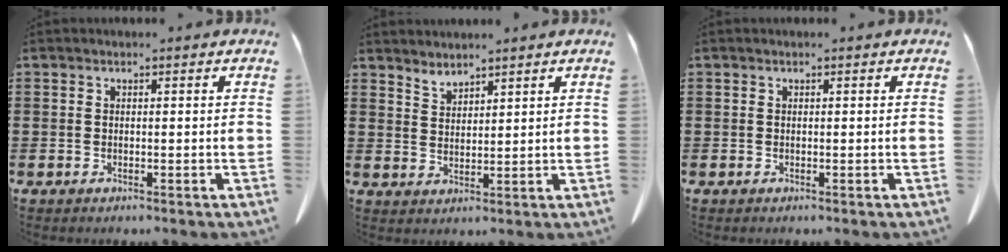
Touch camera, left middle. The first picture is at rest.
{"total": 2.5, "force": [2.5, 0.2, -0.1], "torque": [-0.005, -0.009, 0.049]}
{"total": 0.0}